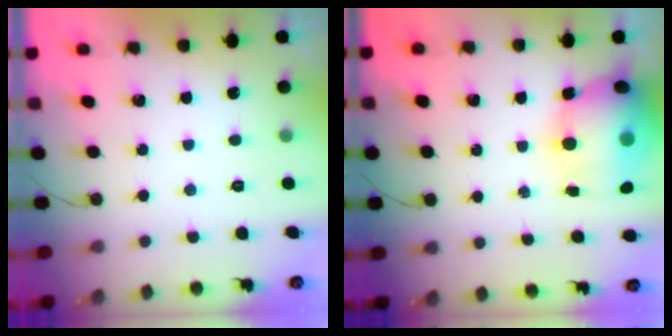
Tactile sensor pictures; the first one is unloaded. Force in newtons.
{"total": 19.1, "press": 17.0, "slide": 8.7}